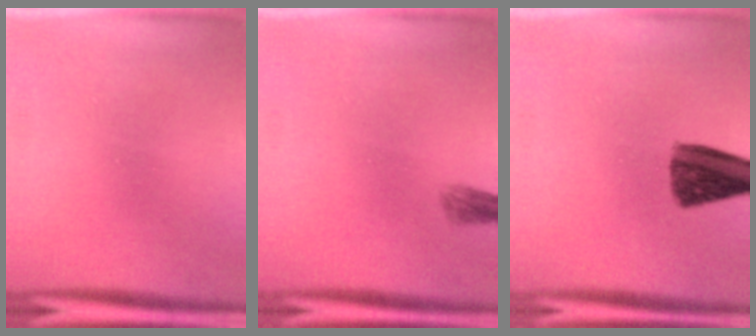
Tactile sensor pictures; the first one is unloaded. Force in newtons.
{"total": 1.7}
{"total": 8.2}